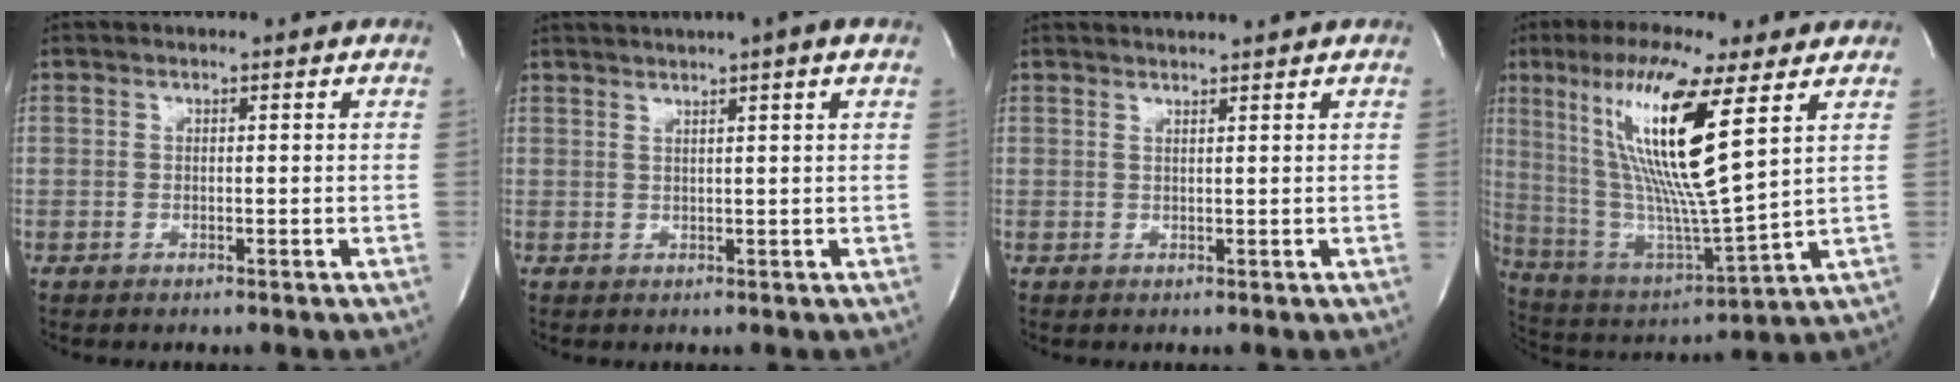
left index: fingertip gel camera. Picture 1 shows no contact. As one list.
[{"total": 6.0, "force": [4.3, -0.7, 4.1], "torque": [-0.069, 0.021, 0.056]}, {"total": 3.6, "force": [3.4, -0.7, 1.1], "torque": [-0.016, 0.009, 0.042]}, {"total": 18.8, "force": [7.6, 0.7, 17.2], "torque": [-0.351, -0.015, 0.136]}]